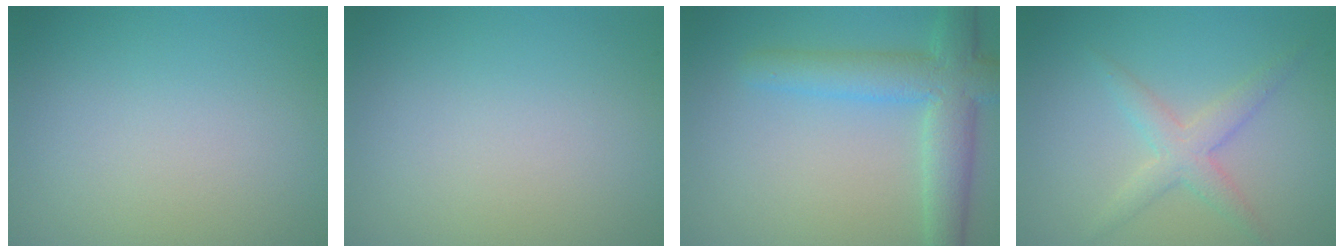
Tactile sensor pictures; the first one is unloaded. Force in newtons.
{"total": 0.0}
{"total": 5.8, "press": 5.8, "slide": 0.3}
{"total": 2.7, "press": 2.7, "slide": 0.1}